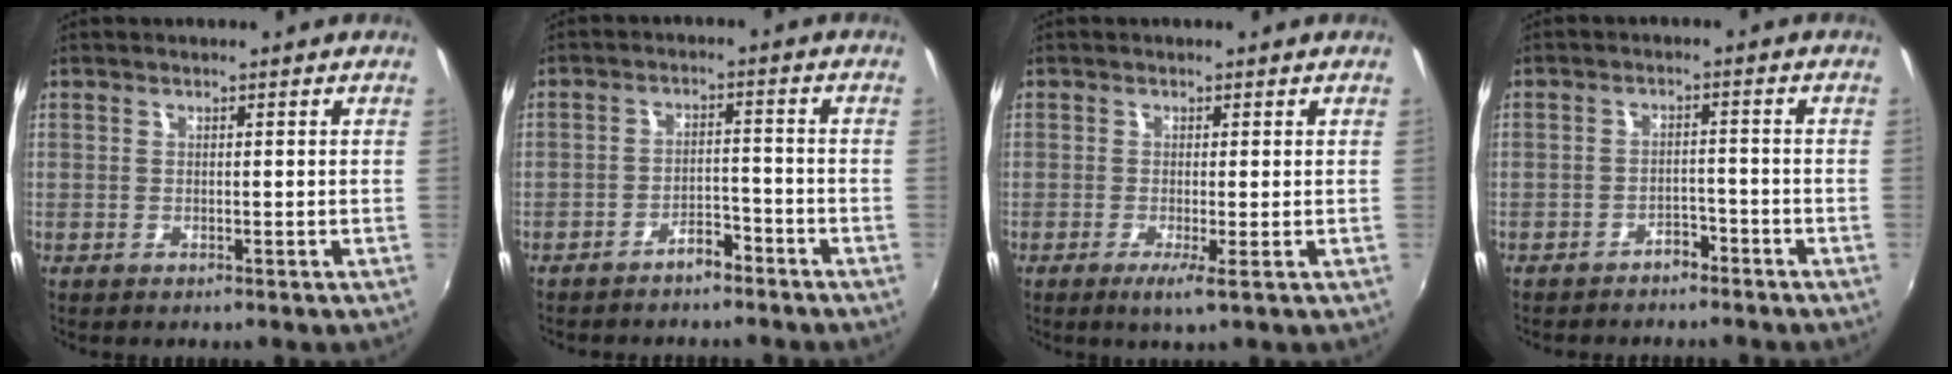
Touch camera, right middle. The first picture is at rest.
{"total": 4.4, "force": [-3.7, 1.7, 1.7], "torque": [-0.044, 0.014, -0.052]}
{"total": 2.6, "force": [-1.1, -0.2, 2.4], "torque": [-0.054, -0.010, -0.021]}
{"total": 3.9, "force": [-3.4, 1.7, 1.0], "torque": [-0.031, 0.007, -0.047]}